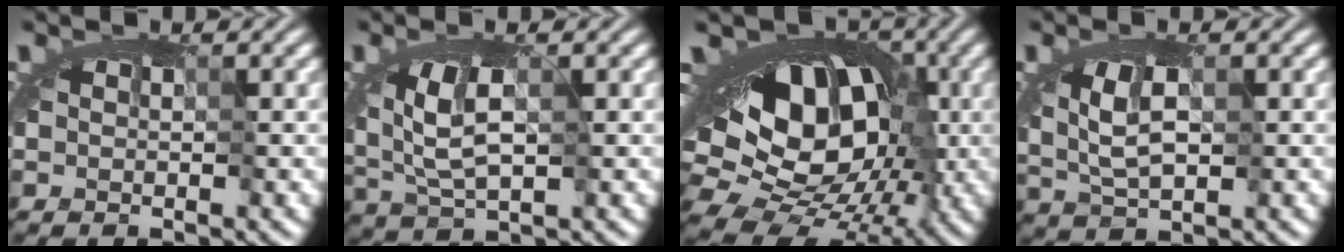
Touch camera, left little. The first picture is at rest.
{"total": 3.3, "force": [-0.3, 1.7, 2.8], "torque": [-0.051, -0.009, -0.002]}
{"total": 13.9, "force": [0.5, 10.2, 9.4], "torque": [-0.127, 0.023, -0.014]}
{"total": 2.9, "force": [-0.4, 1.6, 2.4], "torque": [-0.037, -0.006, -0.006]}